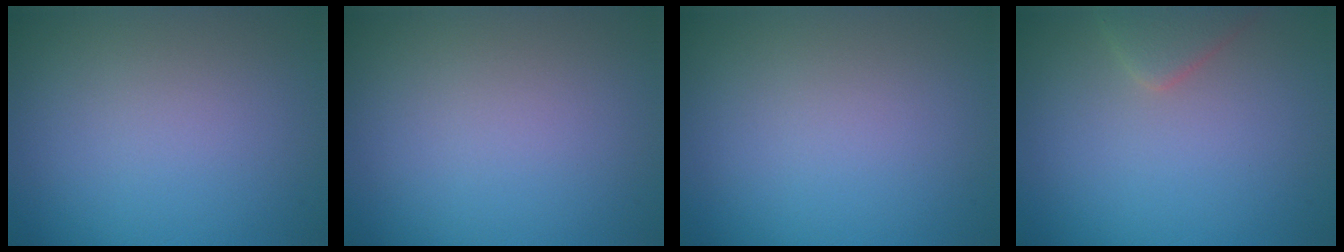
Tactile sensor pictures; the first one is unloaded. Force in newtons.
{"total": 0.0}
{"total": 0.0}
{"total": 2.1, "press": 2.1, "slide": 0.2}